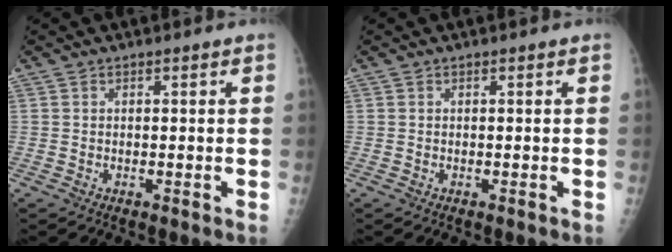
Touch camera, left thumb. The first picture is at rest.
{"total": 0.0}